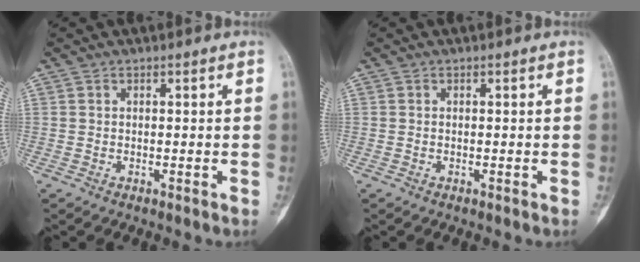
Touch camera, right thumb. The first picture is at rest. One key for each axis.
{"total": 0.0}